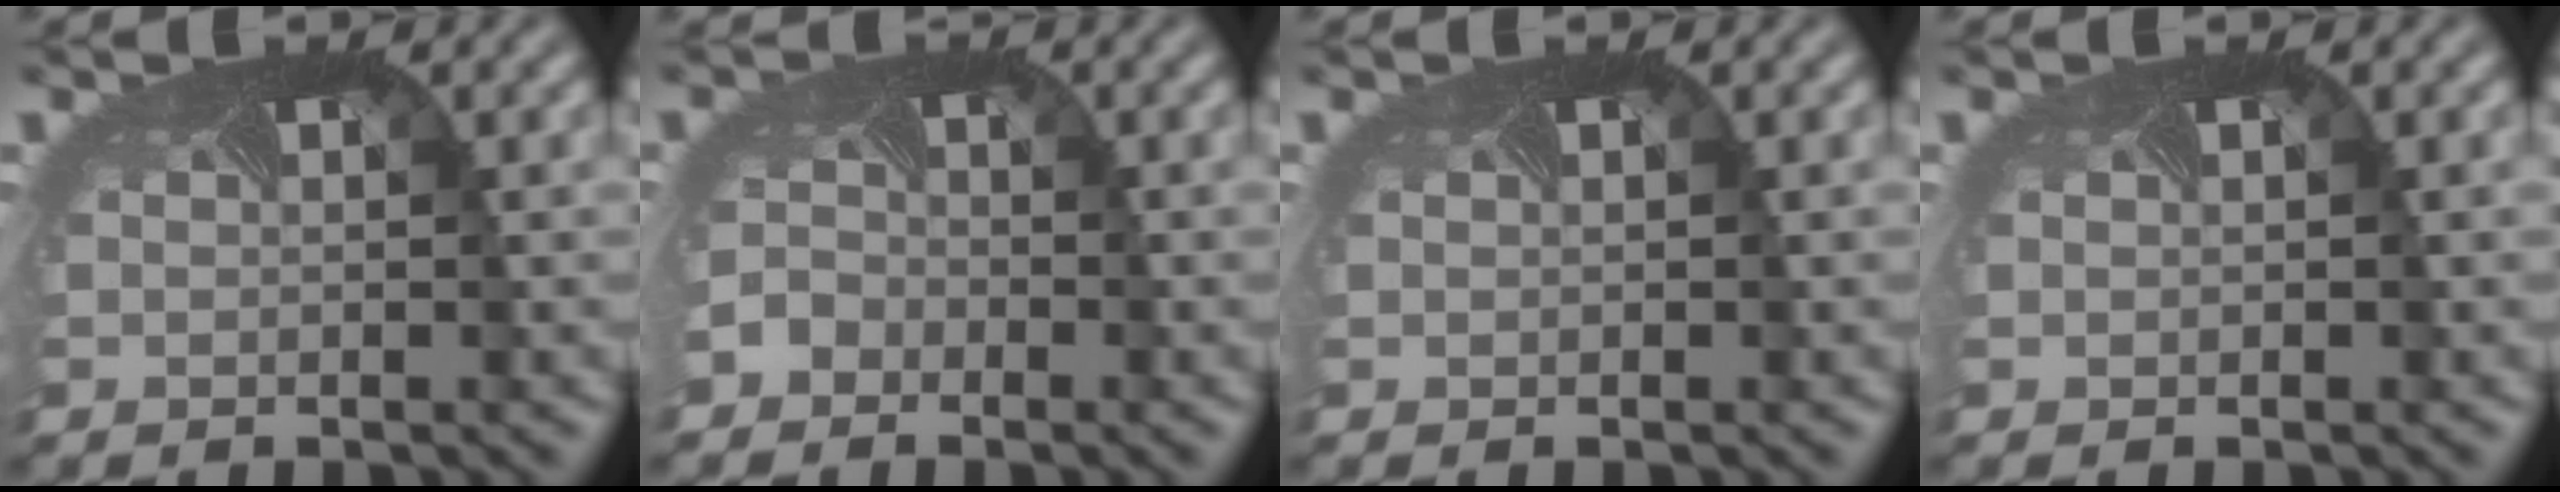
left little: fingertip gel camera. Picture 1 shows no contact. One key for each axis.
{"total": 2.5, "fx": -2.0, "fy": 1.5, "fz": 0.1, "tx": -0.001, "ty": -0.007, "tz": -0.036}
{"total": 0.0}
{"total": 0.0}